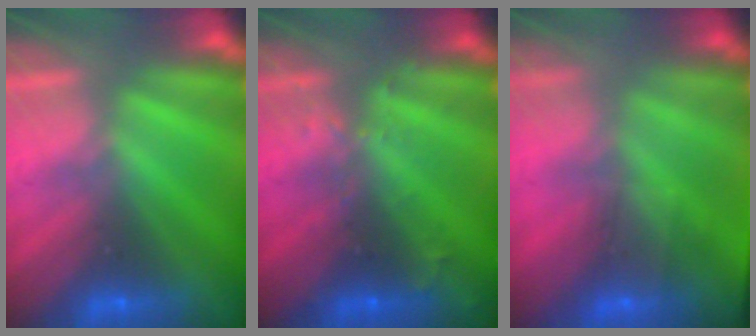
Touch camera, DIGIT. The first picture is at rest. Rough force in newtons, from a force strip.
{"total": 2.9}
{"total": 4.5}